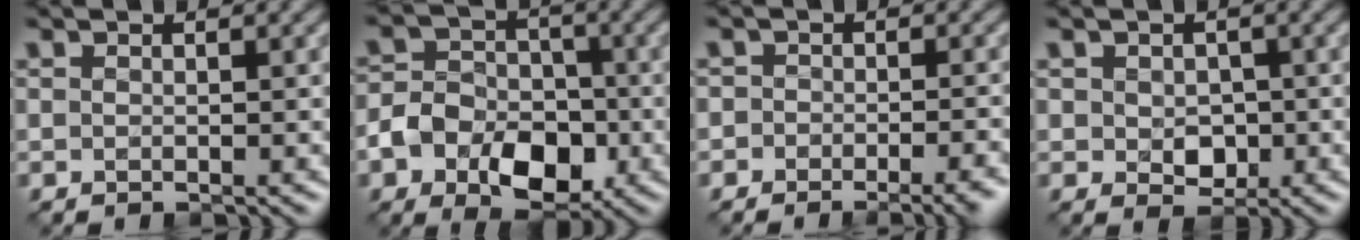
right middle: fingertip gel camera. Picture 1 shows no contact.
{"total": 8.3, "force": [-3.4, 5.8, 4.8], "torque": [-0.074, -0.004, -0.072]}
{"total": 4.9, "force": [-3.7, 2.3, 2.3], "torque": [0.000, 0.007, -0.046]}
{"total": 2.5, "force": [-0.2, 2.0, 1.6], "torque": [-0.027, -0.007, -0.003]}